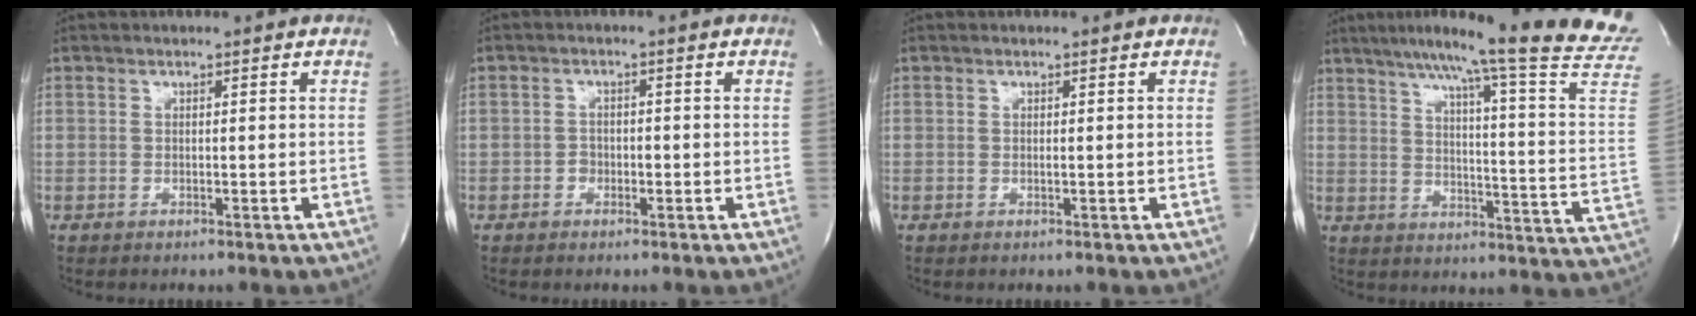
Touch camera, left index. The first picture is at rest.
{"total": 1.5, "force": [-0.7, 1.2, 0.6], "torque": [-0.004, 0.007, -0.011]}
{"total": 0.0}
{"total": 24.3, "force": [20.9, -2.5, 12.1], "torque": [-0.186, -0.085, 0.262]}